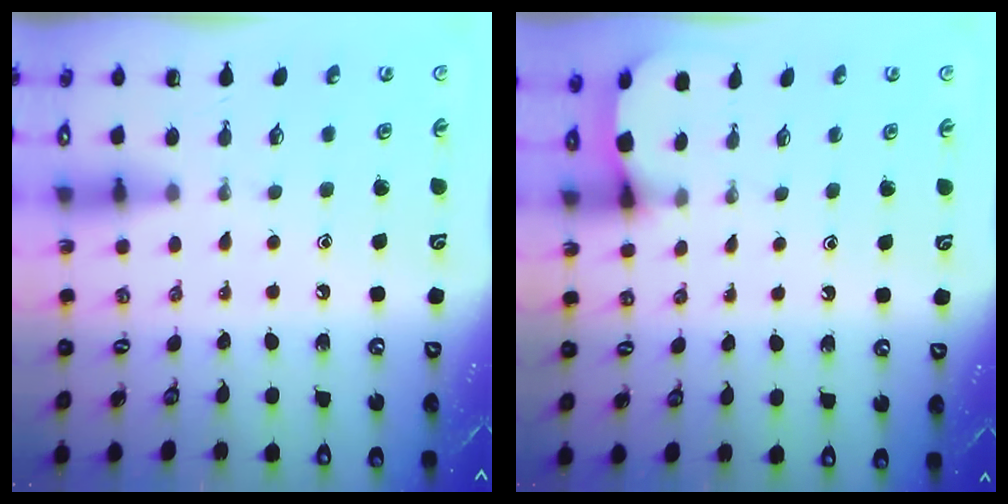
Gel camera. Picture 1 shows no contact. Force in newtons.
{"total": 2.6, "press": 2.6, "slide": 0.4}